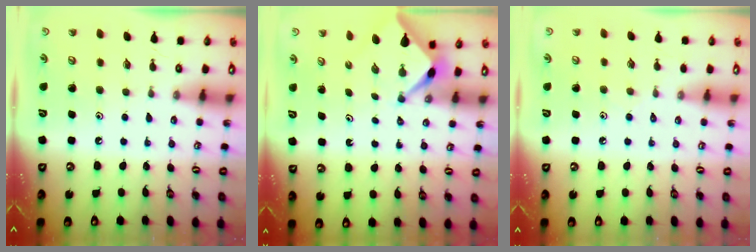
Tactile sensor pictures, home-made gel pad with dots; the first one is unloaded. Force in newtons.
{"total": 2.4, "press": 2.4, "slide": 0.3}
{"total": 2.4, "press": 2.4, "slide": 0.5}